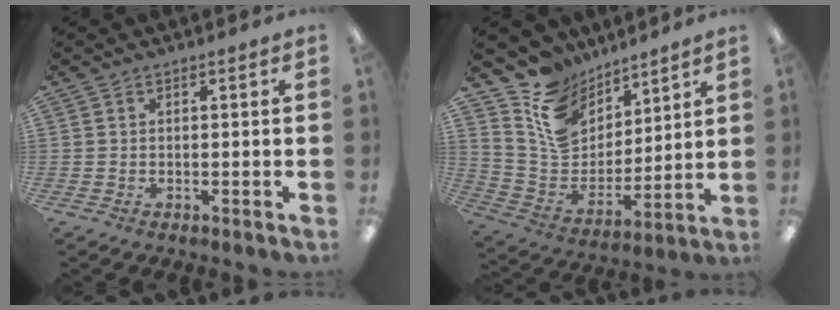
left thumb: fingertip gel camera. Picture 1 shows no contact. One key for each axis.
{"total": 14.1, "fx": 9.6, "fy": 9.3, "fz": 4.6, "tx": -0.109, "ty": -0.068, "tz": 0.189}